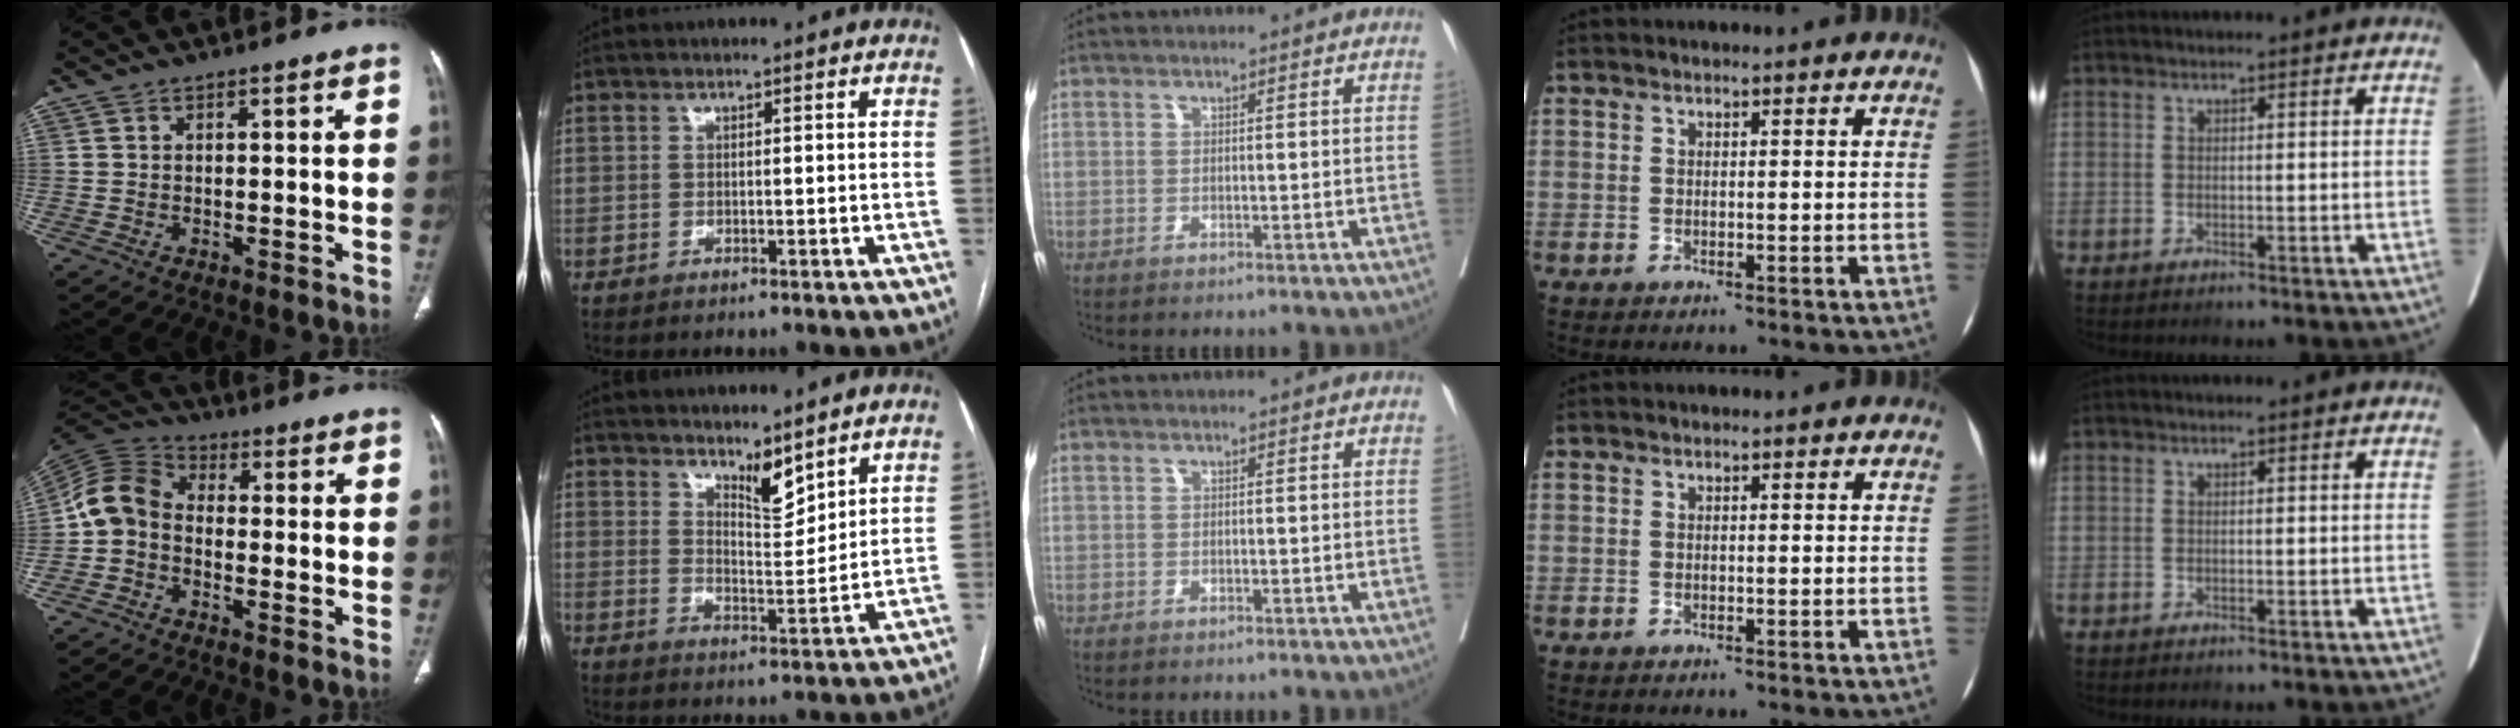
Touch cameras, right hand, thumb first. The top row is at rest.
{"thumb": {"total": 8.0, "force": [-1.8, 6.1, 4.9], "torque": [-0.092, 0.032, -0.056]}, "index": {"total": 5.4, "force": [4.5, 1.3, 2.7], "torque": [-0.048, -0.011, 0.083]}}